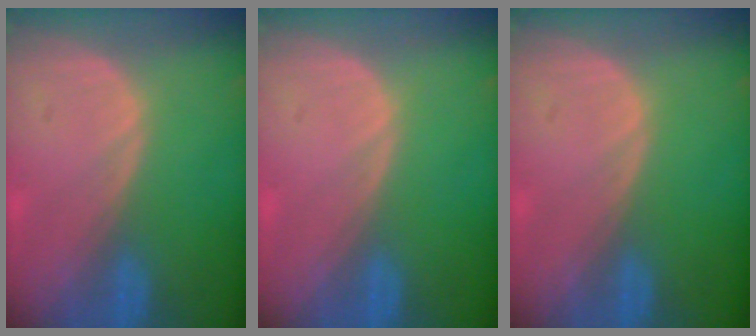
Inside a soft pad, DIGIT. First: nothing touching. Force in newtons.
{"total": 0.0}
{"total": 0.0}